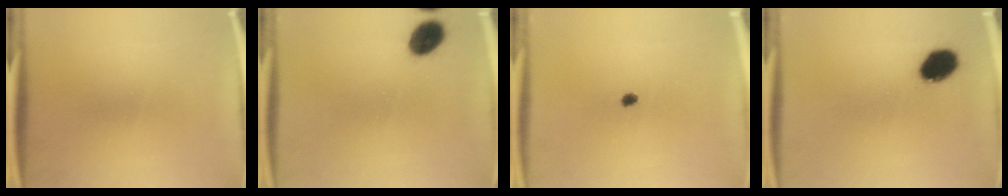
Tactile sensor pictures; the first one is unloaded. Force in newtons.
{"total": 6.9}
{"total": 1.2}
{"total": 8.0}